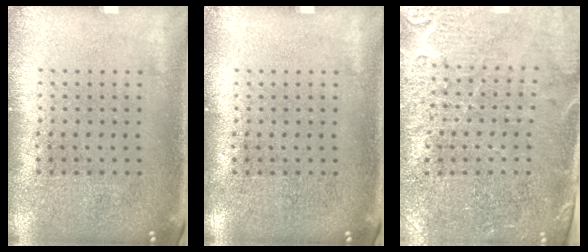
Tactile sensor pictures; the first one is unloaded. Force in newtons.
{"total": 0.0}
{"total": 3.3, "press": 3.1, "slide": 1.3}